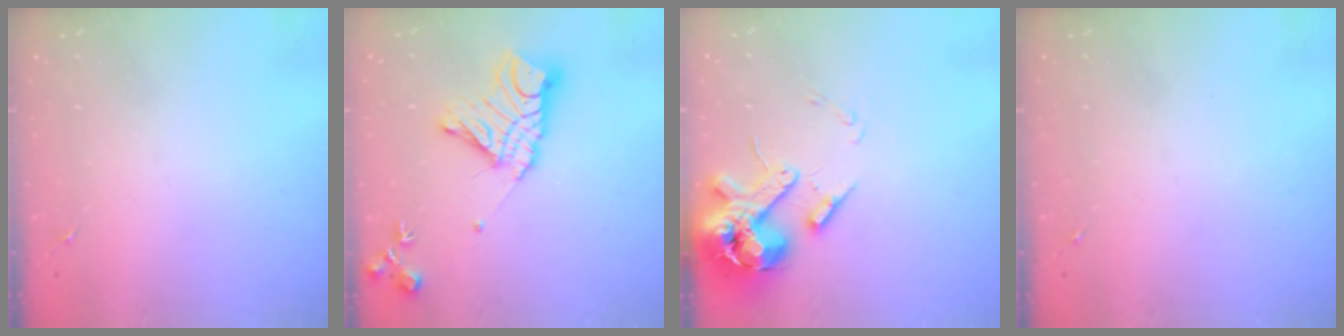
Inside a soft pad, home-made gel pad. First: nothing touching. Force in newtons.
{"total": 15.8, "press": 15.7, "slide": 1.4}
{"total": 15.3, "press": 15.1, "slide": 2.6}
{"total": 0.0}